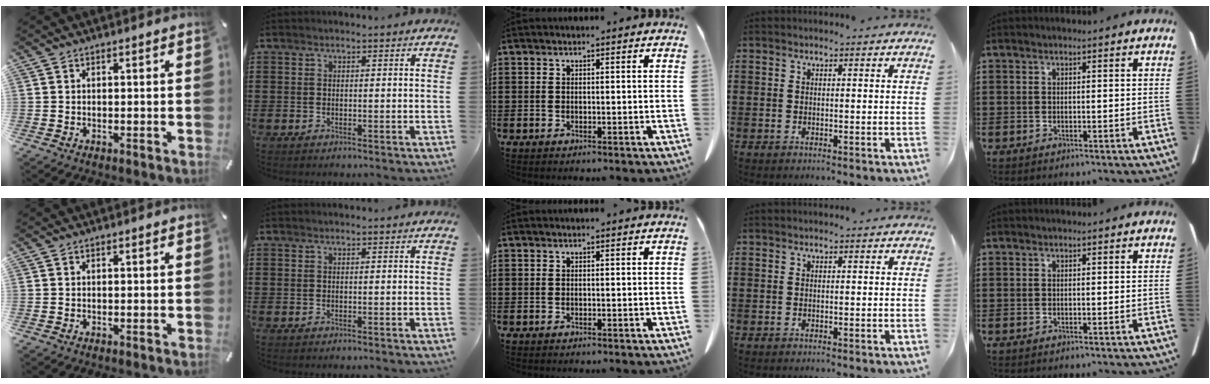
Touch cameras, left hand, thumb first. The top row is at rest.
{}